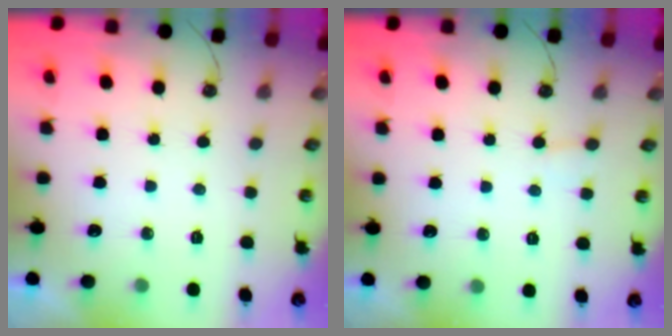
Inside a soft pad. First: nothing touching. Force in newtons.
{"total": 4.7, "press": 4.6, "slide": 0.4}